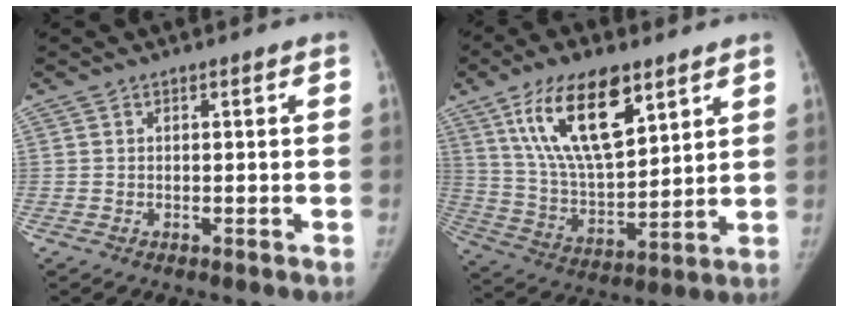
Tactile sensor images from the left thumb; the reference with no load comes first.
{"total": 18.9, "force": [9.8, 8.2, 13.9], "torque": [-0.219, -0.042, 0.185]}